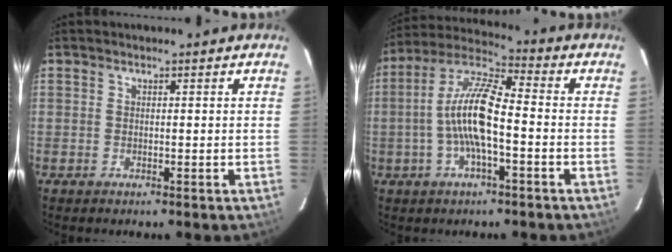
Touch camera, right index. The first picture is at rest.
{"total": 11.7, "force": [-2.4, 2.9, 11.1], "torque": [-0.223, 0.009, -0.049]}